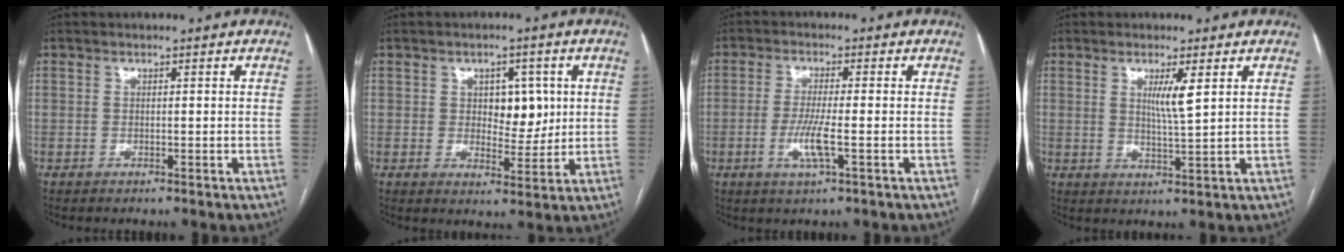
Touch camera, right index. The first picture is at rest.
{"total": 5.8, "force": [1.3, 3.7, 4.3], "torque": [-0.049, 0.006, 0.024]}
{"total": 5.2, "force": [-1.5, 0.3, 4.9], "torque": [-0.104, -0.011, -0.028]}
{"total": 4.1, "force": [1.5, -0.1, 3.8], "torque": [-0.069, -0.008, 0.028]}